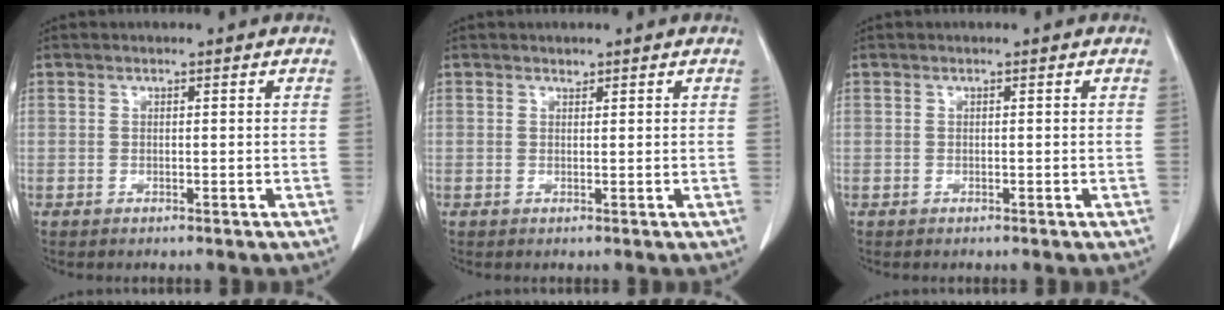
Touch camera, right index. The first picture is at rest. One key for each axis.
{"total": 1.0, "fx": 0.8, "fy": 0.6, "fz": 0.2, "tx": -0.001, "ty": 0.001, "tz": 0.013}
{"total": 0.0}